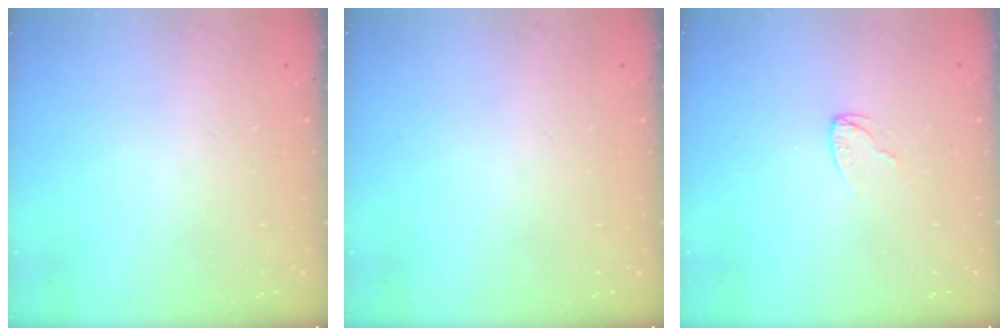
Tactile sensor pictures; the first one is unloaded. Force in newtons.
{"total": 0.0}
{"total": 3.0, "press": 3.0, "slide": 0.3}